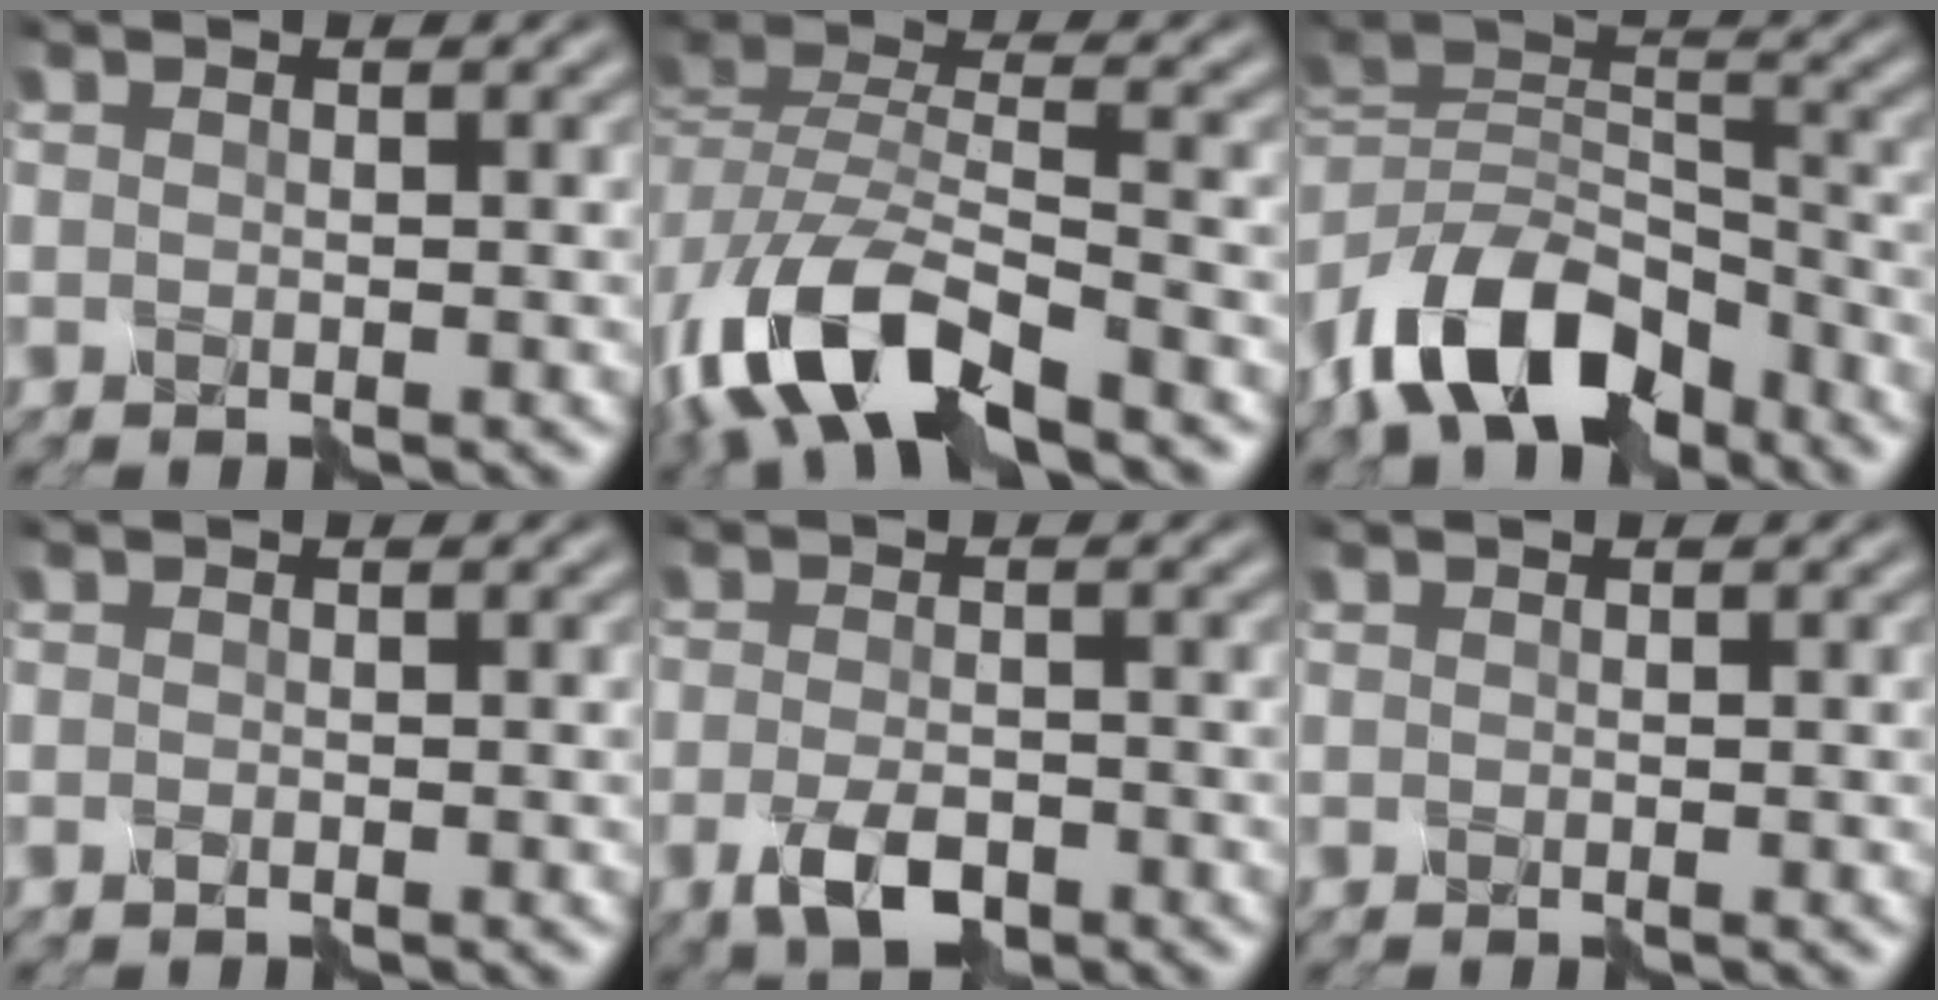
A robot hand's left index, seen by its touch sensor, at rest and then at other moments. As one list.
[{"total": 10.5, "force": [-6.2, 4.4, 7.2], "torque": [-0.154, -0.009, -0.126]}, {"total": 9.9, "force": [-6.4, 5.1, 5.6], "torque": [-0.093, 0.007, -0.136]}, {"total": 0.0}, {"total": 3.6, "force": [-1.8, 1.6, 2.6], "torque": [-0.054, -0.003, -0.036]}, {"total": 0.0}]